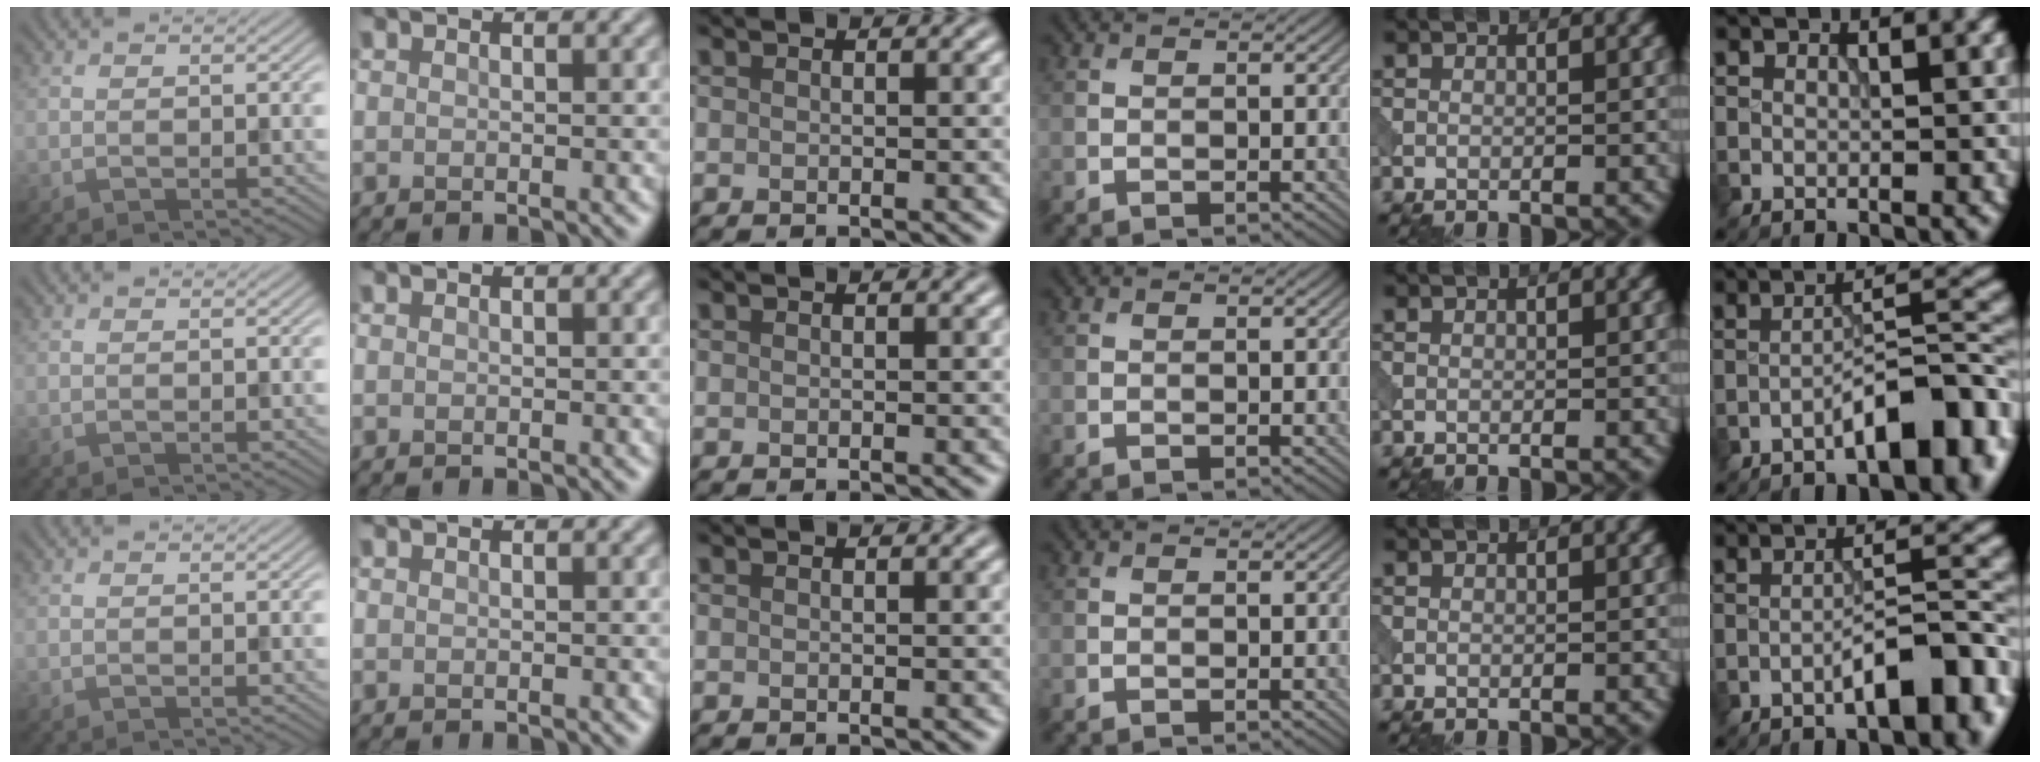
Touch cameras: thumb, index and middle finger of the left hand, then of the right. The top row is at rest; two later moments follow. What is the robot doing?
{"motion": "pour", "object": "beaker"}